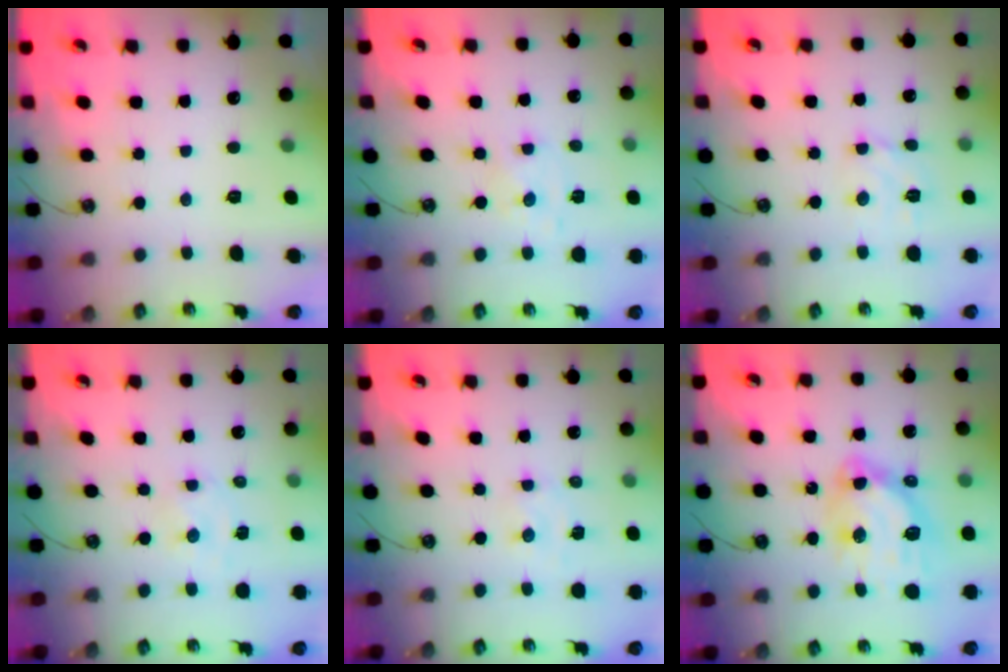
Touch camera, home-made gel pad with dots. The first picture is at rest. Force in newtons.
{"total": 0.8, "press": 0.8, "slide": 0.2}
{"total": 3.5, "press": 3.5, "slide": 0.2}
{"total": 1.0, "press": 1.0, "slide": 0.2}
{"total": 1.7, "press": 1.6, "slide": 0.3}
{"total": 14.5, "press": 14.4, "slide": 1.3}